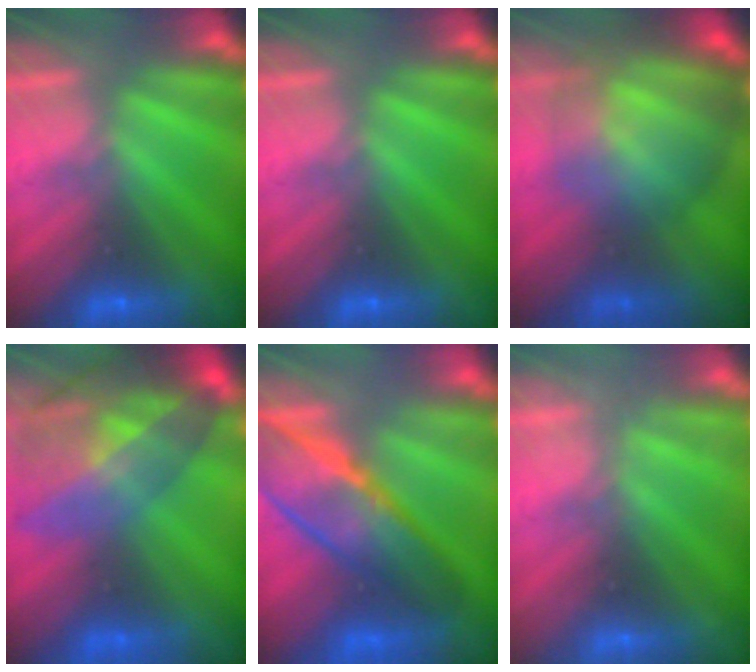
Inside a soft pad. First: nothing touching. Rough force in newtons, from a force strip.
{"total": 0.0}
{"total": 9.0}
{"total": 7.3}
{"total": 7.3}
{"total": 2.1}